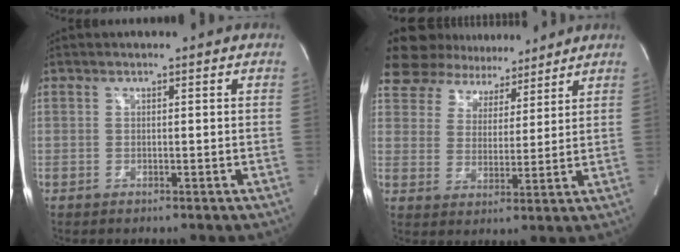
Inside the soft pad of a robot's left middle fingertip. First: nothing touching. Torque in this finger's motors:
{"motor_torque": [2.14, 0.00, 1.05, 0.21]}